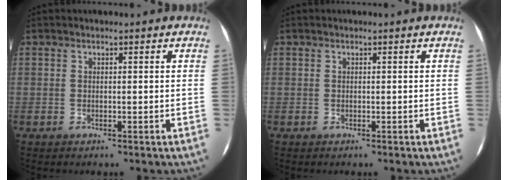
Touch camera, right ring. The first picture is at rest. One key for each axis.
{"total": 0.0}